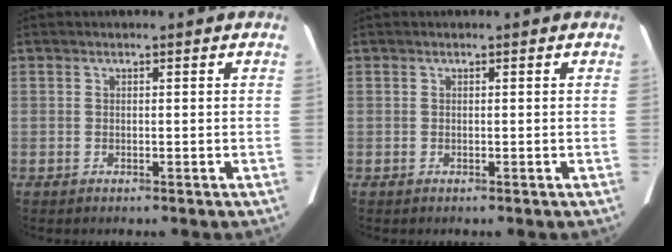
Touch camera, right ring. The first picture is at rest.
{"total": 0.0}